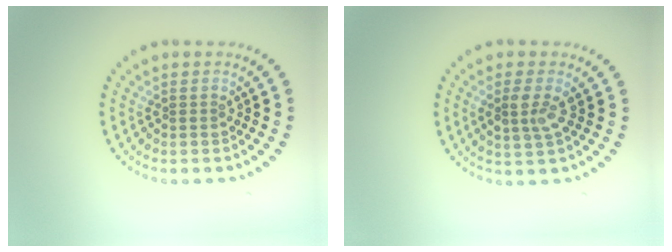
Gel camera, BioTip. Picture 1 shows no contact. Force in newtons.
{"total": 2.4, "press": 2.2, "slide": 0.9}